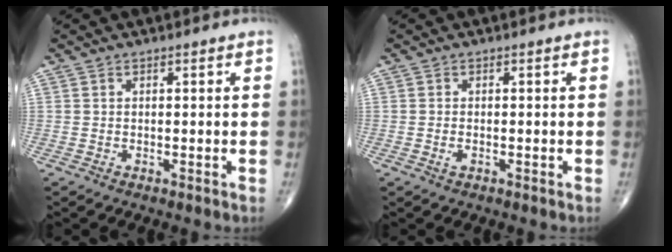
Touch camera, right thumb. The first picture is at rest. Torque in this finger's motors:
{"motor_torque": [-0.04, -0.11, -0.04, 0.24, 0.07]}